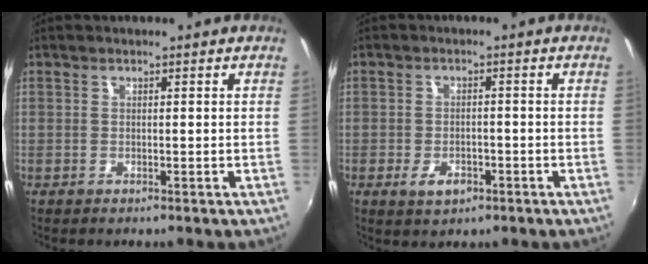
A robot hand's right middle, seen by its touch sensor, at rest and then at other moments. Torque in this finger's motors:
{"motor_torque": [0.53, -0.45, 0.07, 0.01]}